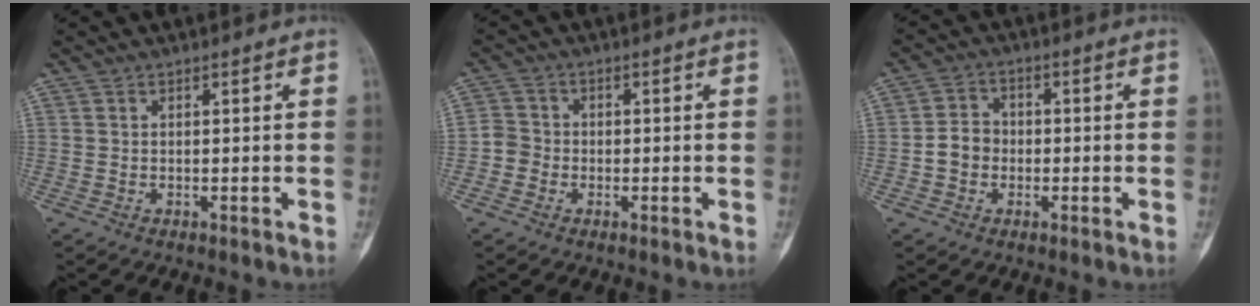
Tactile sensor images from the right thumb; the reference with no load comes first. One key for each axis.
{"total": 3.4, "fx": -1.1, "fy": 3.1, "fz": 0.6, "tx": 0.006, "ty": 0.011, "tz": -0.031}
{"total": 4.9, "fx": -1.0, "fy": 4.2, "fz": 2.1, "tx": -0.022, "ty": 0.018, "tz": -0.027}